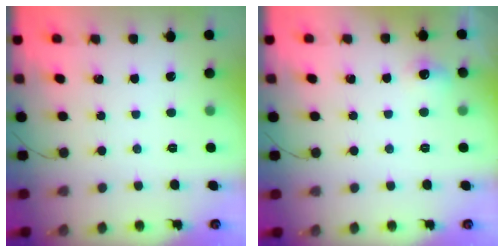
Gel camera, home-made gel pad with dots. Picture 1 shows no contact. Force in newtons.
{"total": 5.3, "press": 5.0, "slide": 1.8}